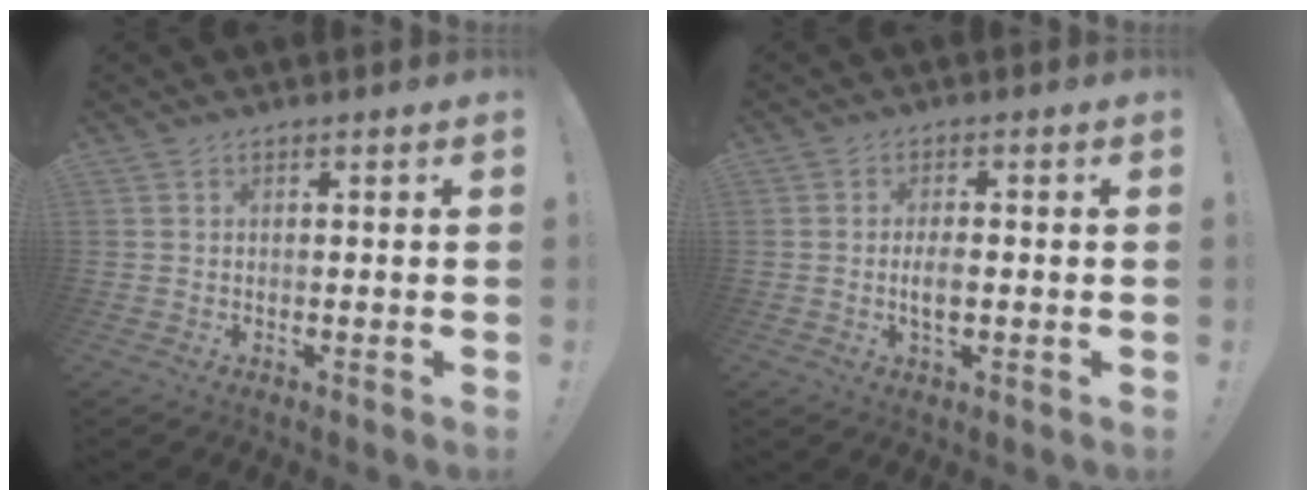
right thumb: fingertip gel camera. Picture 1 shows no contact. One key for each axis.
{"total": 4.0, "fx": -0.9, "fy": 1.5, "fz": 3.6, "tx": -0.076, "ty": -0.001, "tz": -0.020}